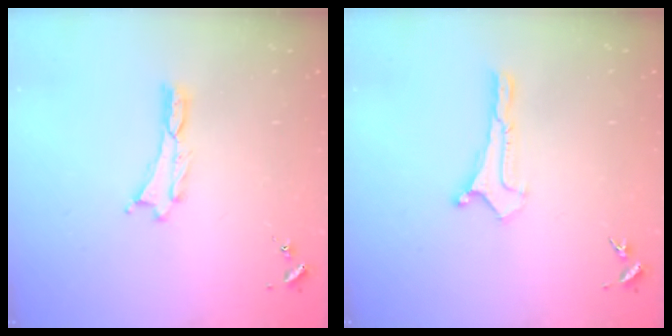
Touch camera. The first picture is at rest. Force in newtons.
{"total": 0.0}